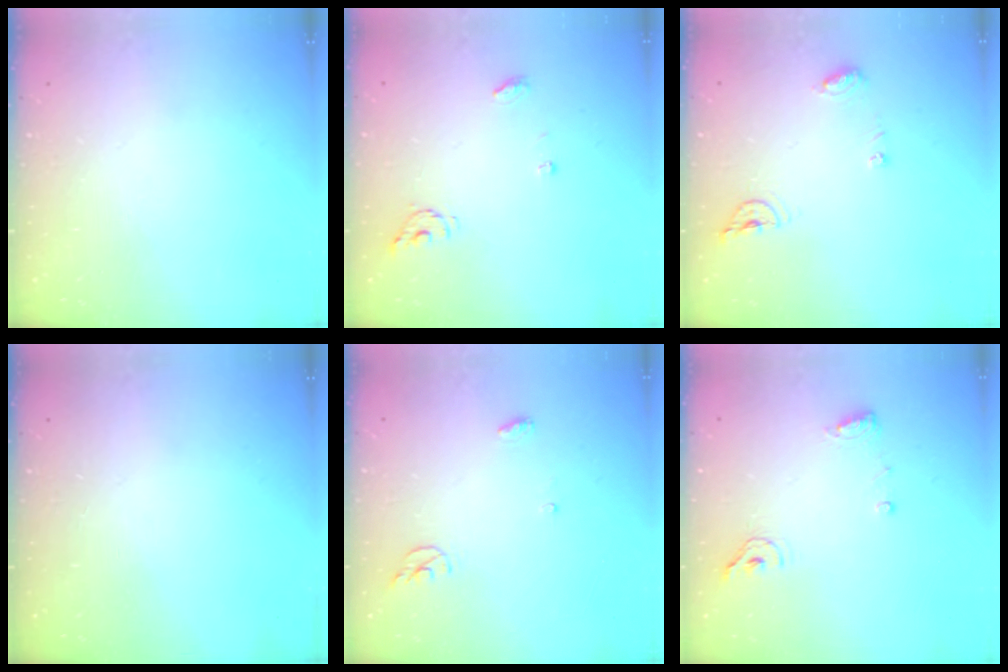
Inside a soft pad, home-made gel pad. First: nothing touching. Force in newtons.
{"total": 5.2, "press": 5.2, "slide": 0.0}
{"total": 7.4, "press": 7.4, "slide": 0.5}
{"total": 0.0}
{"total": 4.9, "press": 4.9, "slide": 0.2}
{"total": 8.1, "press": 7.2, "slide": 3.7}